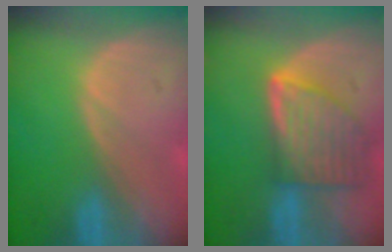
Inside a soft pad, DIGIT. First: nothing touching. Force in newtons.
{"total": 8.0, "press": 7.1, "slide": 3.6}